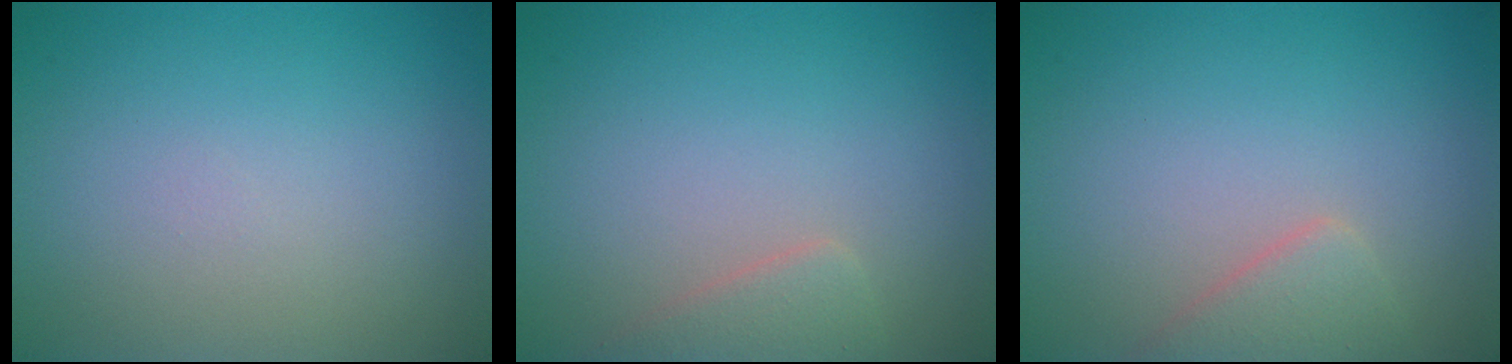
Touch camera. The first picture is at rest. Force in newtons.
{"total": 2.0, "press": 2.0, "slide": 0.1}
{"total": 2.4, "press": 2.4, "slide": 0.2}